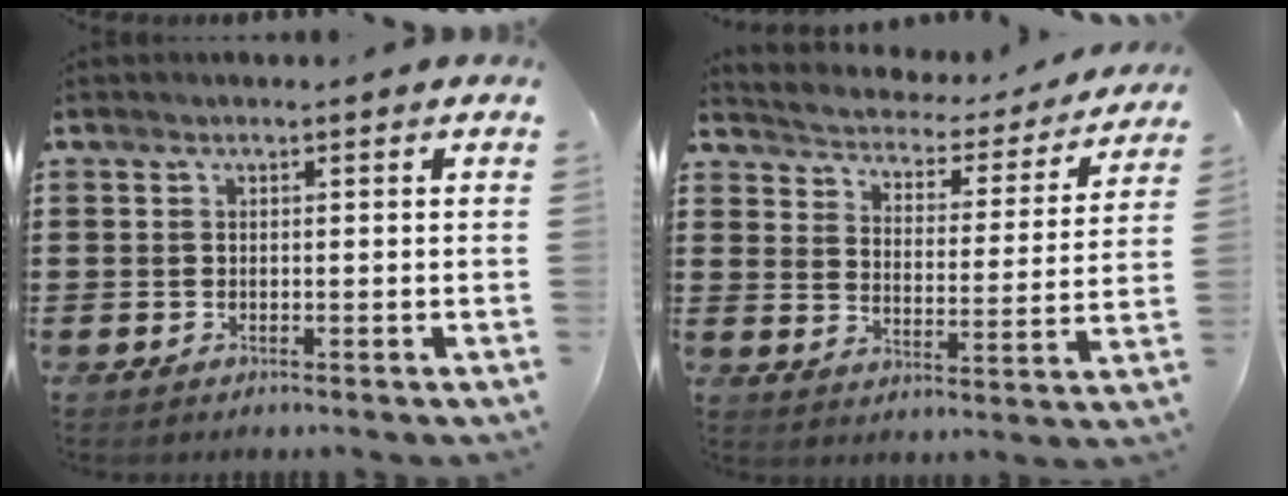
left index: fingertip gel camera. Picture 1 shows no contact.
{"total": 2.5, "force": [2.4, 0.5, 0.1], "torque": [-0.022, -0.026, 0.030]}